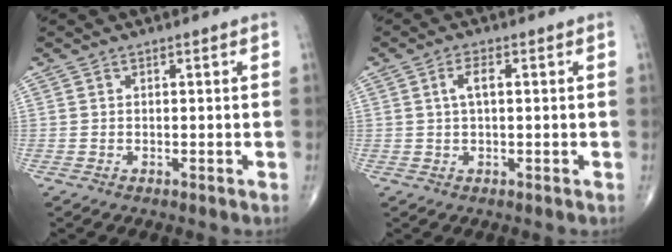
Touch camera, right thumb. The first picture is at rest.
{"total": 2.9, "force": [0.5, 1.2, 2.6], "torque": [-0.049, 0.009, 0.008]}